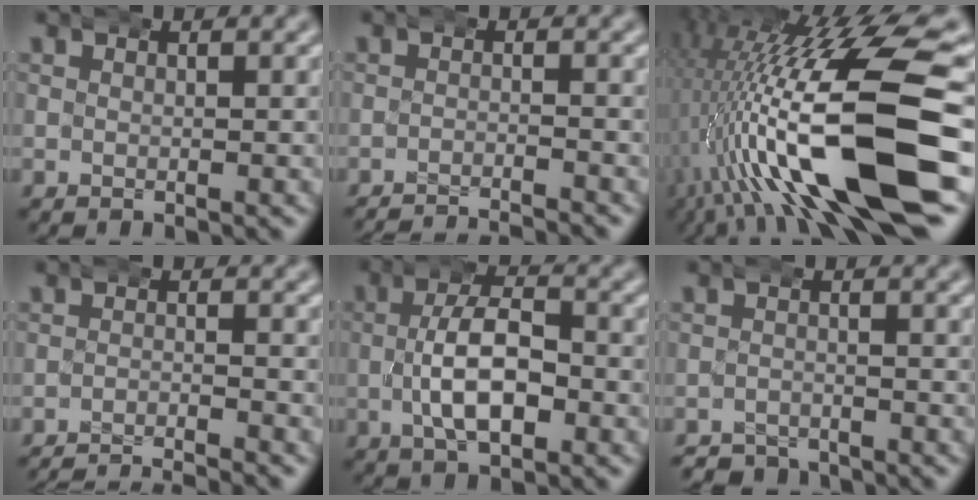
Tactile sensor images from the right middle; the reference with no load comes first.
{"total": 7.1, "force": [-6.9, 1.2, 1.2], "torque": [-0.006, -0.012, -0.109]}
{"total": 17.6, "force": [-4.7, 6.6, 15.7], "torque": [-0.253, -0.009, -0.058]}
{"total": 10.0, "force": [-9.7, 1.9, 1.6], "torque": [-0.006, -0.016, -0.154]}
{"total": 6.0, "force": [-1.4, 3.2, 4.9], "torque": [-0.076, 0.006, -0.025]}
{"total": 3.1, "force": [-2.9, 0.9, -0.2], "torque": [0.000, -0.011, -0.050]}